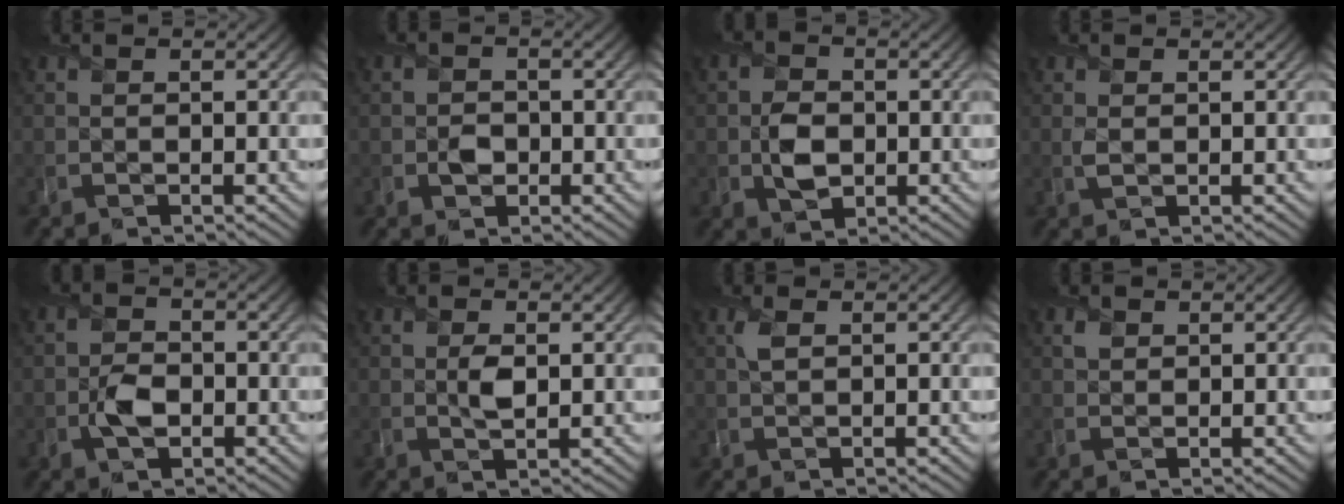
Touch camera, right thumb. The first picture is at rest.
{"total": 2.0, "force": [-0.6, 1.7, 0.8], "torque": [-0.014, -0.003, -0.012]}
{"total": 3.9, "force": [-0.5, 3.0, 2.4], "torque": [-0.049, 0.000, -0.012]}
{"total": 1.0, "force": [0.2, 0.7, 0.7], "torque": [-0.019, -0.001, 0.007]}
{"total": 3.6, "force": [-1.2, 2.5, 2.4], "torque": [-0.049, 0.000, -0.025]}
{"total": 2.4, "force": [0.3, 1.3, 2.0], "torque": [-0.041, -0.003, 0.007]}
{"total": 1.5, "force": [0.6, 0.7, 1.2], "torque": [-0.033, 0.001, 0.013]}
{"total": 1.1, "force": [0.7, 0.8, 0.2], "torque": [-0.004, 0.001, 0.014]}